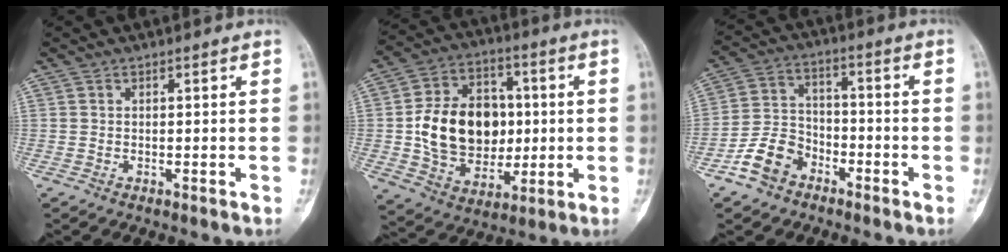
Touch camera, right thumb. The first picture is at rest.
{"total": 18.9, "force": [0.6, 14.1, 12.7], "torque": [-0.174, 0.012, 0.020]}
{"total": 8.8, "force": [-5.3, 6.1, 3.5], "torque": [-0.049, 0.043, -0.108]}